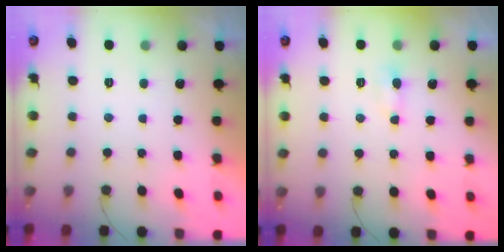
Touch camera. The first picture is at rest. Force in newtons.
{"total": 3.5, "press": 3.5, "slide": 0.5}